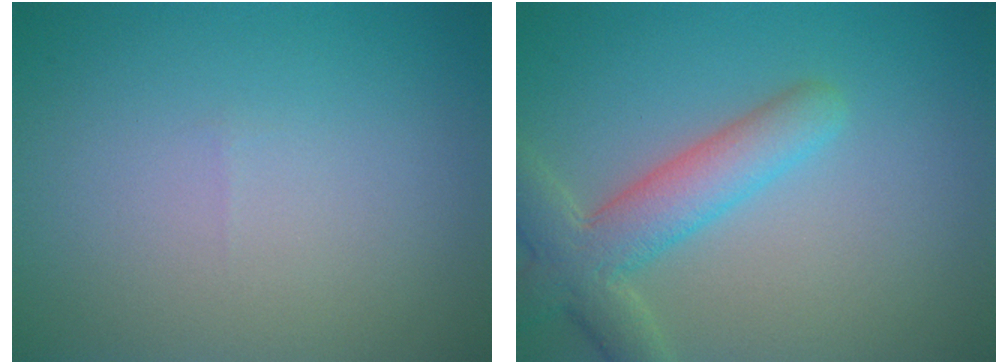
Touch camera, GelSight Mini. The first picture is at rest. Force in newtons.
{"total": 5.0, "press": 5.0, "slide": 0.5}